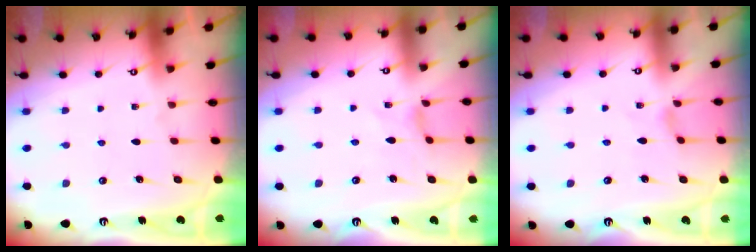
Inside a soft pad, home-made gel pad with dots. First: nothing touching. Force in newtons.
{"total": 0.0}
{"total": 0.0}